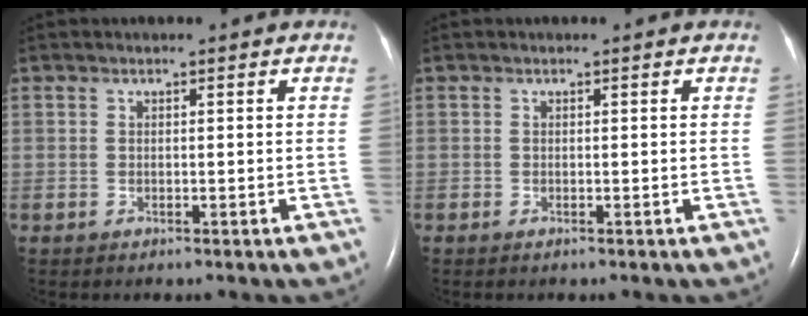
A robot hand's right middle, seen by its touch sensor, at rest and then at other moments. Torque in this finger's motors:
{"motor_torque": [0.00, 0.00, 0.00, 0.01]}